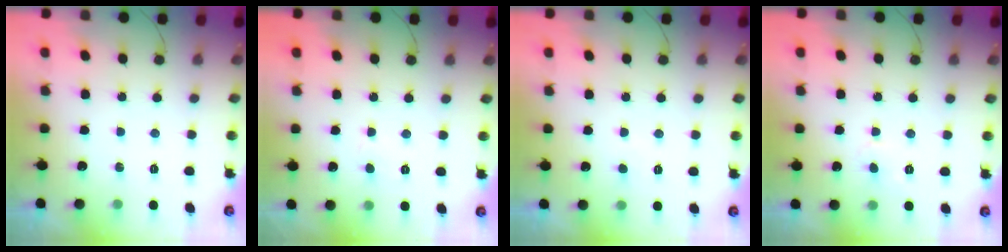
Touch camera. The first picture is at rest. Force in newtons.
{"total": 3.4, "press": 3.4, "slide": 0.4}
{"total": 2.6, "press": 2.6, "slide": 0.2}
{"total": 2.3, "press": 2.3, "slide": 0.1}